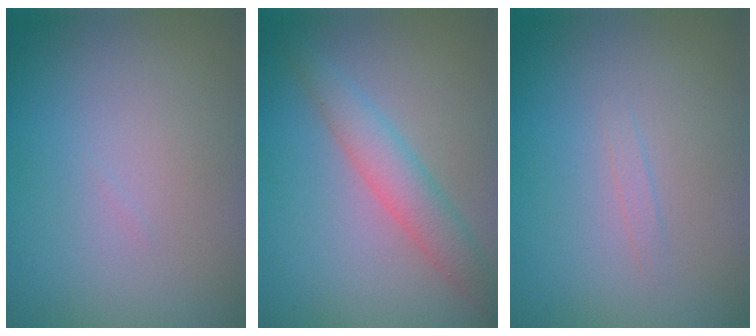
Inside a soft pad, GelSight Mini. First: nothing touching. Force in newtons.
{"total": 3.2, "press": 3.2, "slide": 0.1}
{"total": 0.6, "press": 0.6, "slide": 0.1}